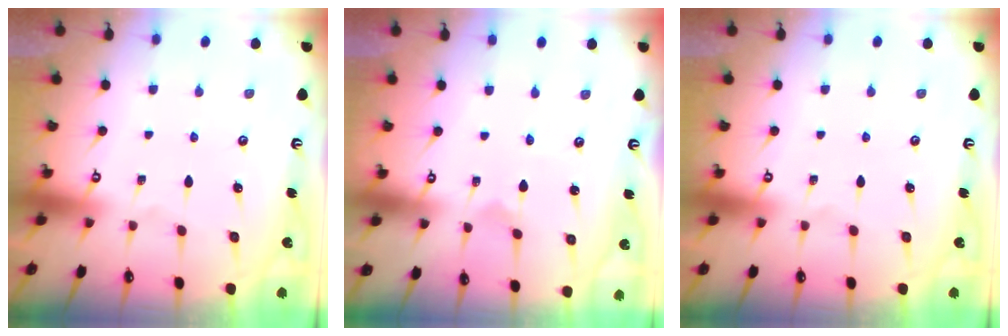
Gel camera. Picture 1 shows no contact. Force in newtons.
{"total": 0.9, "press": 0.9, "slide": 0.1}
{"total": 0.0}